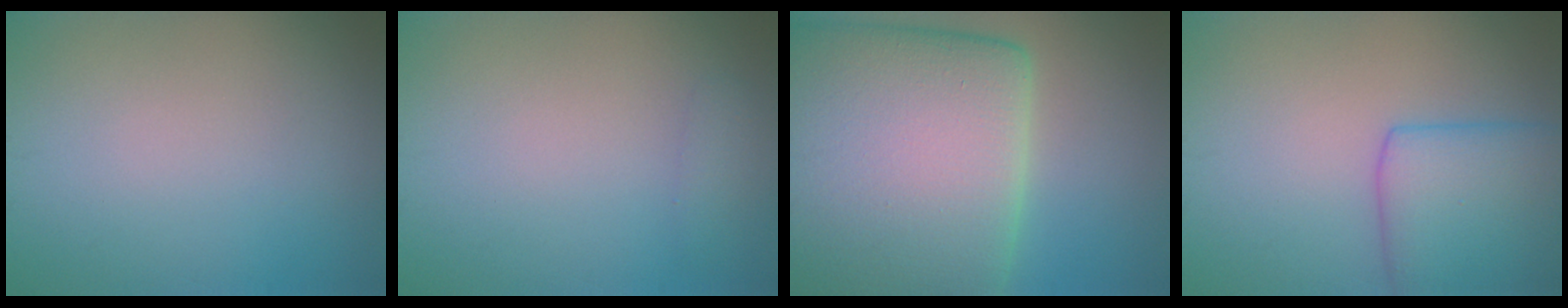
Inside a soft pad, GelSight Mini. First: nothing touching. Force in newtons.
{"total": 0.8, "press": 0.8, "slide": 0.0}
{"total": 19.9, "press": 19.8, "slide": 1.3}
{"total": 5.8, "press": 5.8, "slide": 0.3}